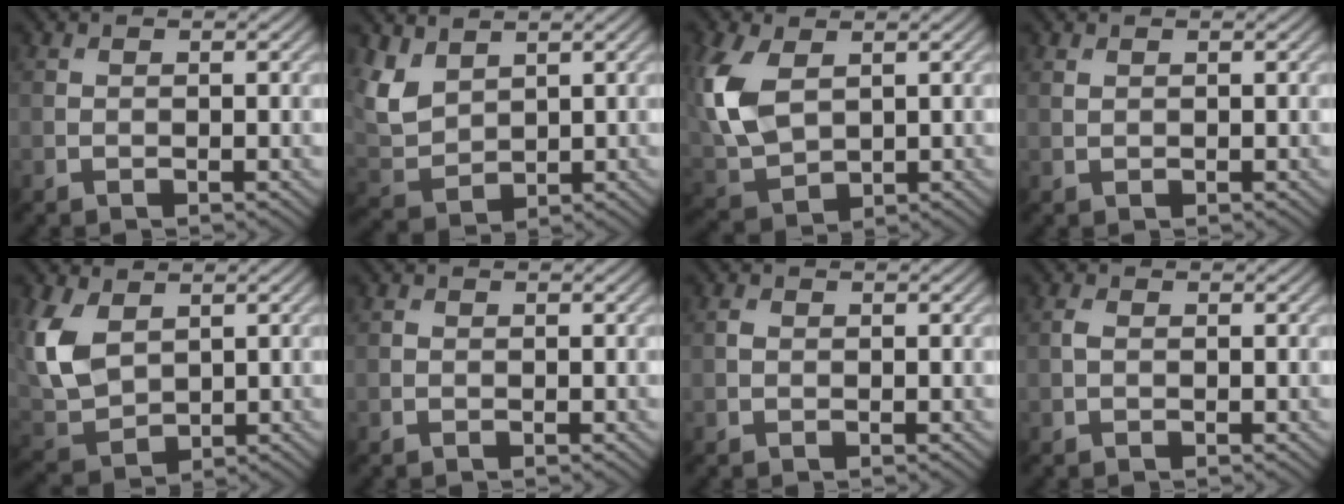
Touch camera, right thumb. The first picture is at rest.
{"total": 6.0, "force": [3.2, 3.8, 3.4], "torque": [-0.094, -0.004, 0.070]}
{"total": 10.0, "force": [2.4, 6.3, 7.4], "torque": [-0.224, 0.002, 0.052]}
{"total": 0.6, "force": [0.5, 0.3, 0.3], "torque": [-0.011, 0.000, 0.013]}
{"total": 8.8, "force": [2.8, 5.8, 6.0], "torque": [-0.179, 0.000, 0.061]}
{"total": 0.0}
{"total": 0.6, "force": [0.0, 0.5, 0.4], "torque": [-0.007, -0.001, -0.001]}
{"total": 0.8, "force": [0.0, 0.5, 0.6], "torque": [-0.017, 0.002, -0.003]}